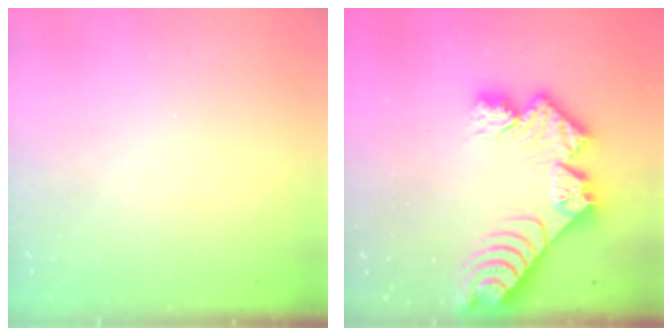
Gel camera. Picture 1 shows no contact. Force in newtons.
{"total": 13.4, "press": 13.3, "slide": 1.4}